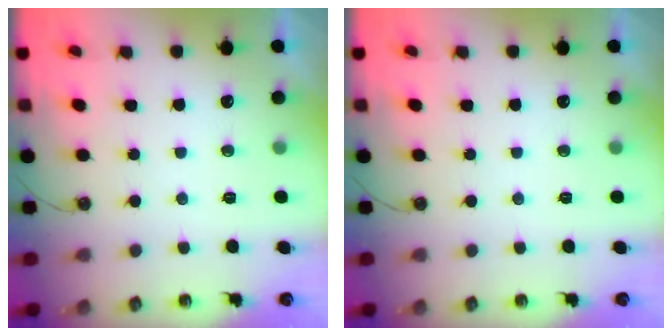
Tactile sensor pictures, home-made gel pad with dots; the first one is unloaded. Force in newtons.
{"total": 0.0}